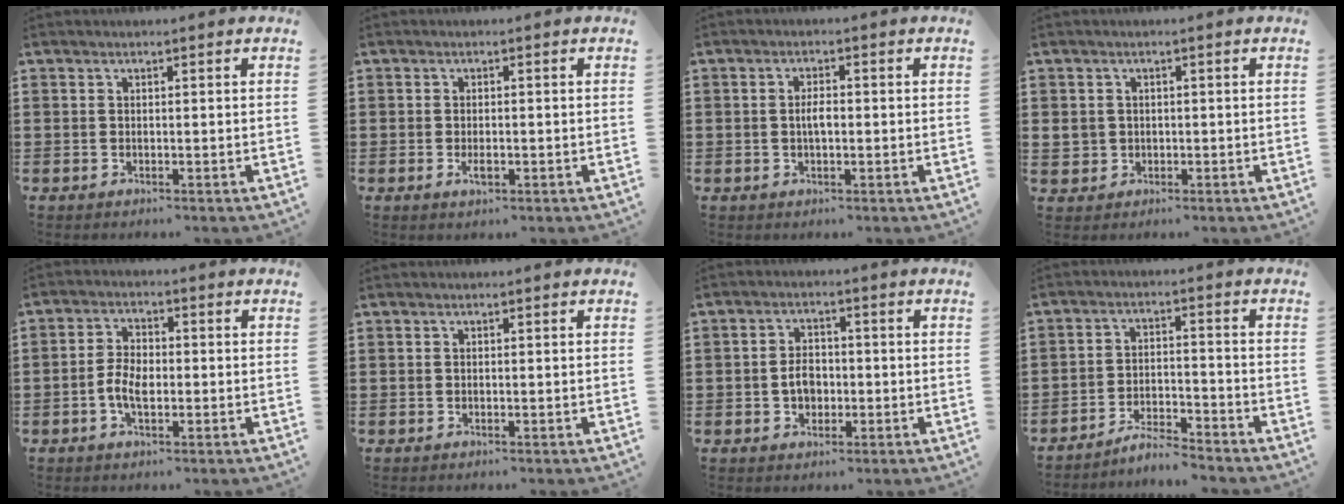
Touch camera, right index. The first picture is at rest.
{"total": 1.8, "force": [-0.5, 0.7, 1.6], "torque": [-0.036, -0.004, -0.012]}
{"total": 2.6, "force": [-0.3, 0.9, 2.4], "torque": [-0.045, 0.000, -0.007]}
{"total": 2.1, "force": [0.0, 2.1, 0.4], "torque": [-0.016, 0.008, -0.003]}
{"total": 4.5, "force": [-1.2, 2.3, 3.7], "torque": [-0.093, -0.004, -0.030]}
{"total": 0.0}
{"total": 3.5, "force": [-0.7, 2.6, 2.3], "torque": [-0.039, 0.002, -0.018]}
{"total": 4.4, "force": [-4.3, 0.1, 0.7], "torque": [-0.016, 0.006, -0.088]}